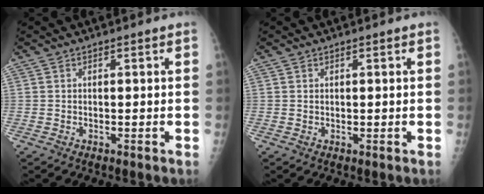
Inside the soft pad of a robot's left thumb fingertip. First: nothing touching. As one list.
[{"total": 0.7, "force": [0.4, 0.4, 0.5], "torque": [-0.005, -0.002, 0.008]}]